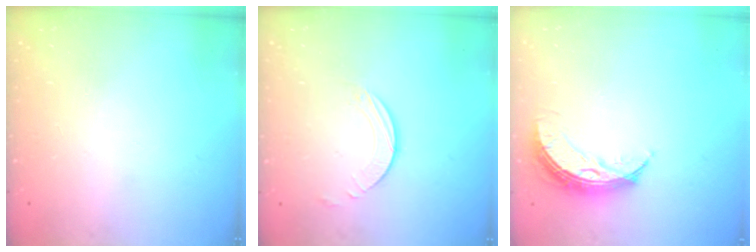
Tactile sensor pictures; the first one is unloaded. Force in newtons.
{"total": 1.9, "press": 1.9, "slide": 0.1}
{"total": 9.3, "press": 9.3, "slide": 0.0}